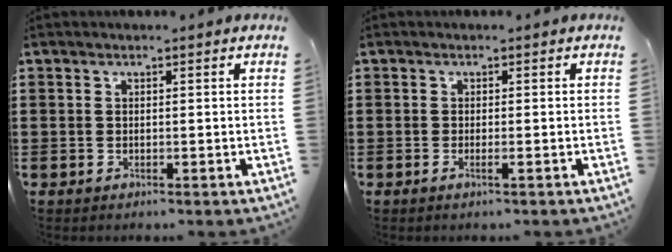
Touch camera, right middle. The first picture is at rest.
{"total": 0.9, "force": [-0.5, 0.0, 0.8], "torque": [-0.015, -0.004, -0.008]}